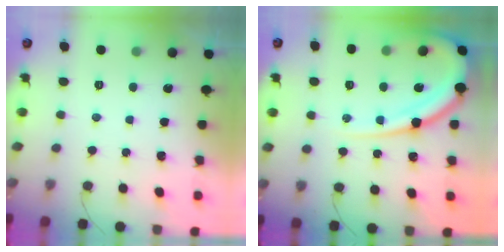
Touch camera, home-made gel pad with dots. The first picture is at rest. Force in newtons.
{"total": 16.7, "press": 16.6, "slide": 1.8}